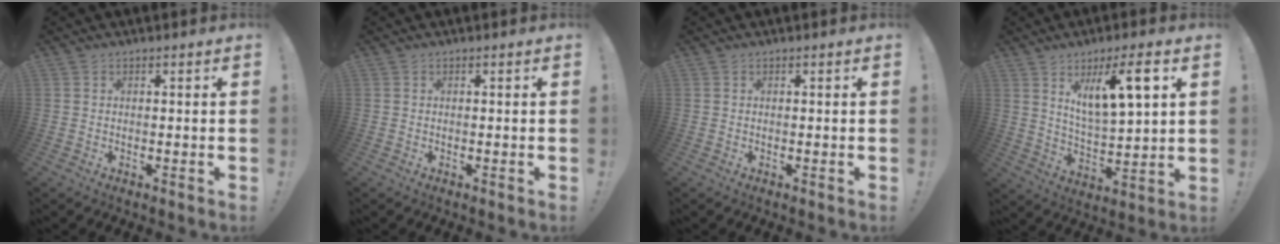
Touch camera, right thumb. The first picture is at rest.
{"total": 0.0}
{"total": 0.0}
{"total": 13.3, "force": [6.9, 3.1, 10.9], "torque": [-0.179, -0.027, 0.109]}